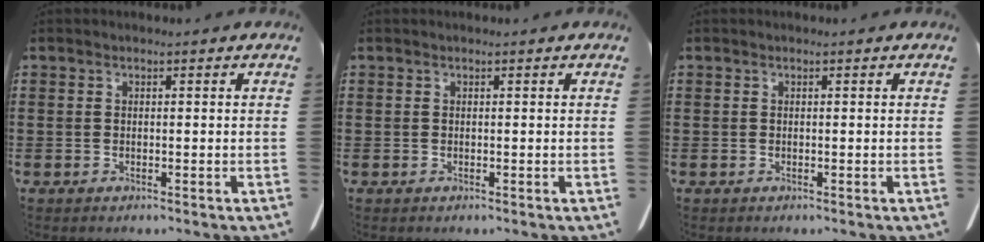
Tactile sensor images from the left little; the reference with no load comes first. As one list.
[{"total": 0.0}, {"total": 0.0}]